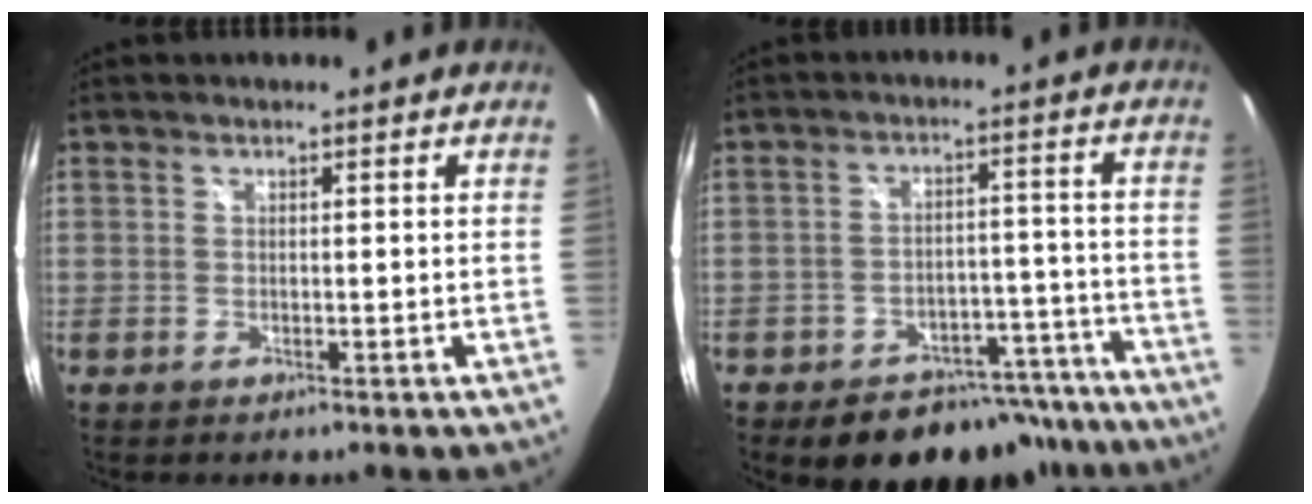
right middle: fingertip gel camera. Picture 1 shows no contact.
{"total": 15.2, "force": [-12.1, 8.0, 4.7], "torque": [-0.088, 0.034, -0.139]}